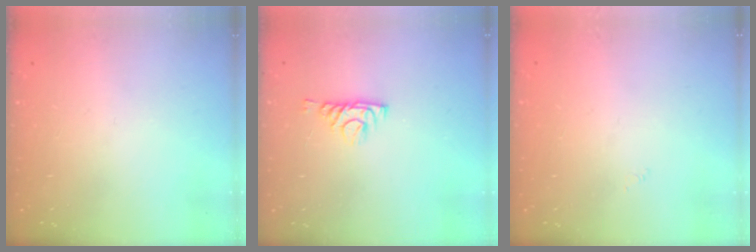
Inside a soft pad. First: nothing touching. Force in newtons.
{"total": 6.0, "press": 5.9, "slide": 0.8}
{"total": 0.6, "press": 0.5, "slide": 0.2}